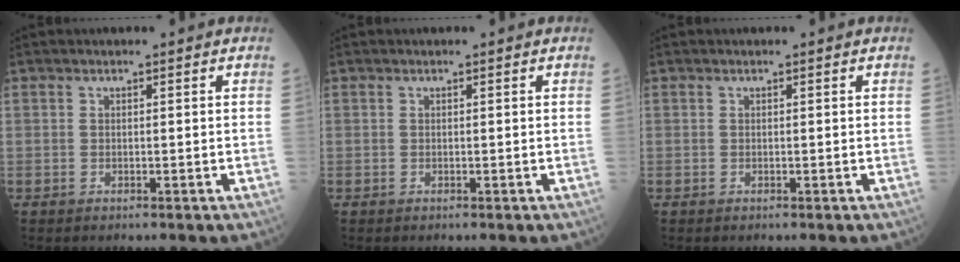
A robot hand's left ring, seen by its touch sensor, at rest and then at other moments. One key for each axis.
{"total": 0.0}
{"total": 0.0}